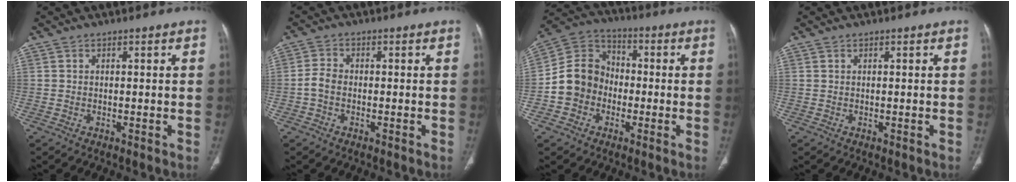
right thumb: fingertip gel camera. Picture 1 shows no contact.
{"total": 2.9, "force": [-0.9, 2.0, 2.0], "torque": [-0.038, 0.011, -0.025]}
{"total": 11.3, "force": [-2.7, 9.9, 4.8], "torque": [-0.067, 0.038, -0.060]}
{"total": 0.0}